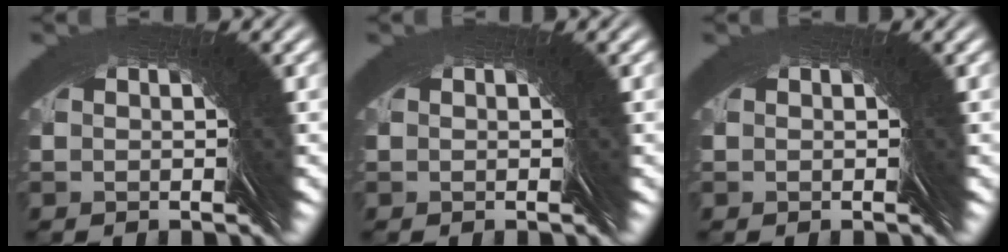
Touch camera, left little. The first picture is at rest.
{"total": 0.0}
{"total": 0.0}